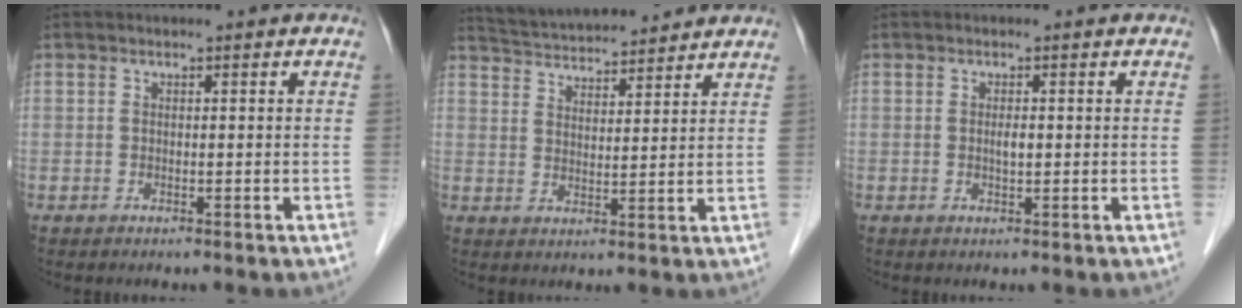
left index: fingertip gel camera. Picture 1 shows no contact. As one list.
[{"total": 12.2, "force": [11.5, 1.7, 3.5], "torque": [-0.060, 0.028, 0.169]}, {"total": 1.2, "force": [0.1, 0.3, 1.1], "torque": [-0.020, 0.000, 0.001]}]